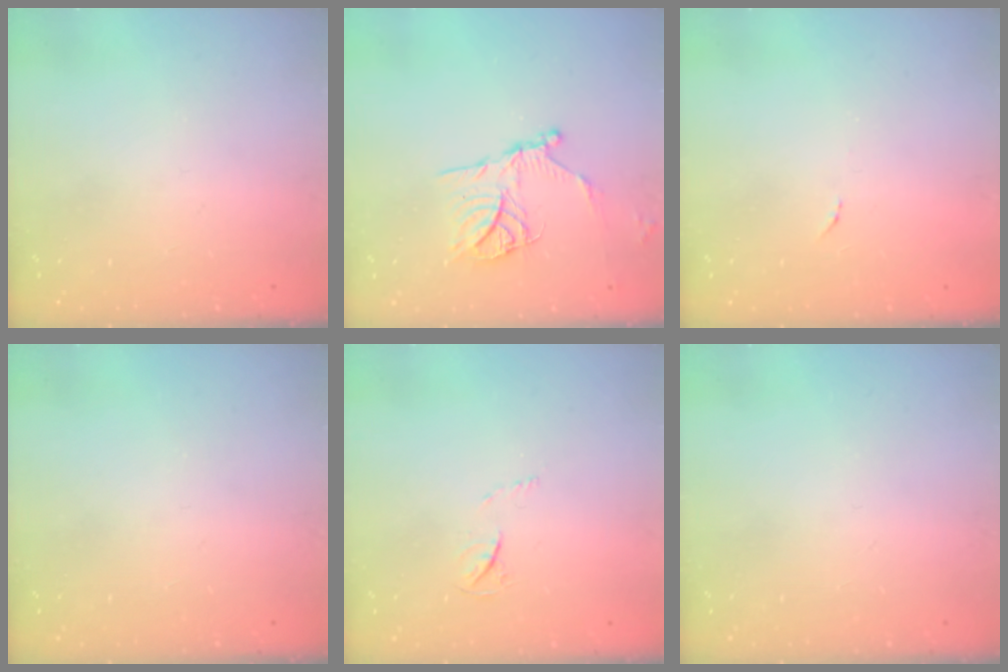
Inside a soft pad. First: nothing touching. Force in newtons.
{"total": 13.6, "press": 13.5, "slide": 1.3}
{"total": 4.2, "press": 4.2, "slide": 0.3}
{"total": 0.0}
{"total": 3.3, "press": 3.2, "slide": 0.5}
{"total": 0.0}